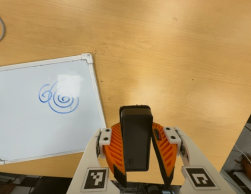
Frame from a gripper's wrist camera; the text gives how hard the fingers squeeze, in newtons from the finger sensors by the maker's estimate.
{"total": 7.8, "left": 6.5, "right": 9.2}